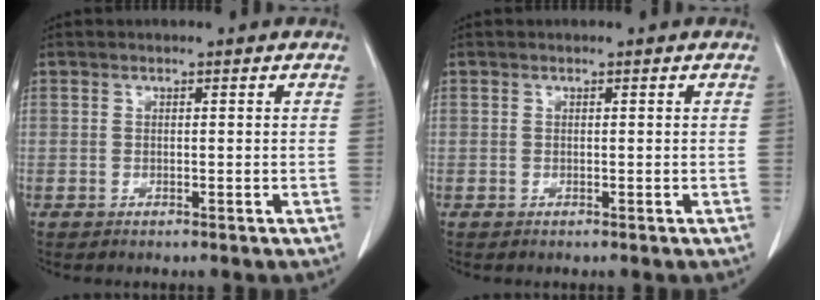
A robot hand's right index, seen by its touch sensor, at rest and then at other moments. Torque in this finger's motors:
{"motor_torque": [0.00, 0.00, 0.00, 0.00]}